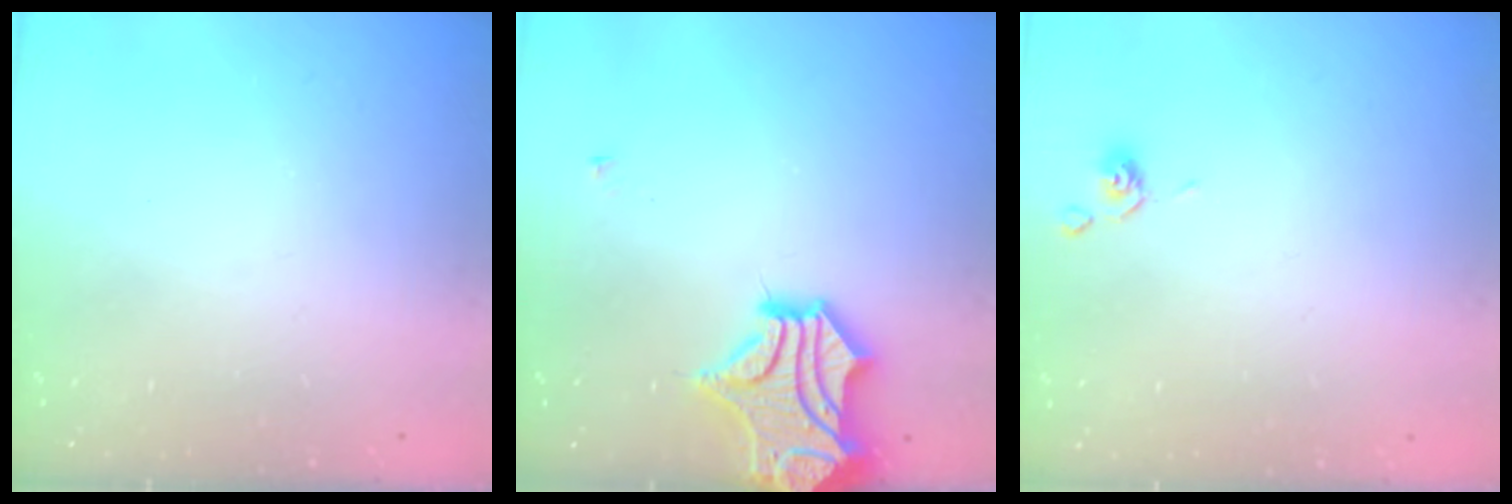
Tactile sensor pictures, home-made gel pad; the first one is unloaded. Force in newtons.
{"total": 4.1, "press": 3.5, "slide": 2.0}
{"total": 2.6, "press": 2.6, "slide": 0.4}